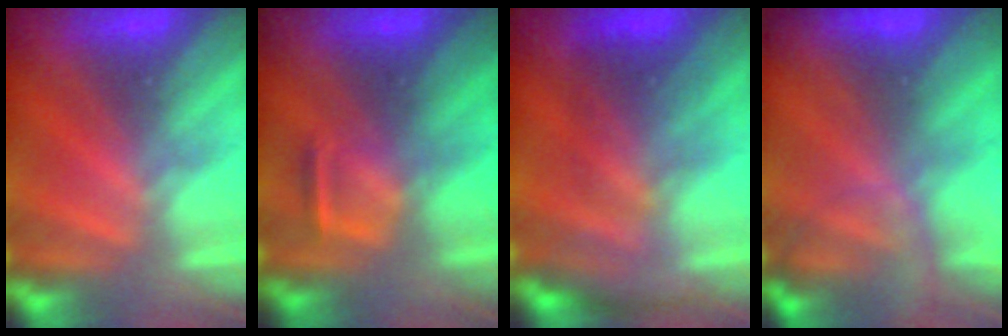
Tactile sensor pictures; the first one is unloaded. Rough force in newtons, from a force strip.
{"total": 2.9}
{"total": 2.7}
{"total": 8.8}